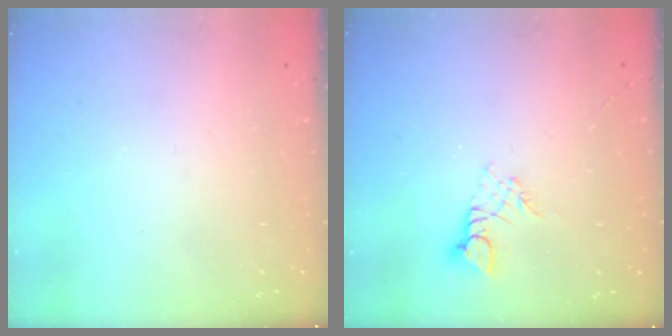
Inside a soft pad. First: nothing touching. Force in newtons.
{"total": 2.7, "press": 2.7, "slide": 0.3}